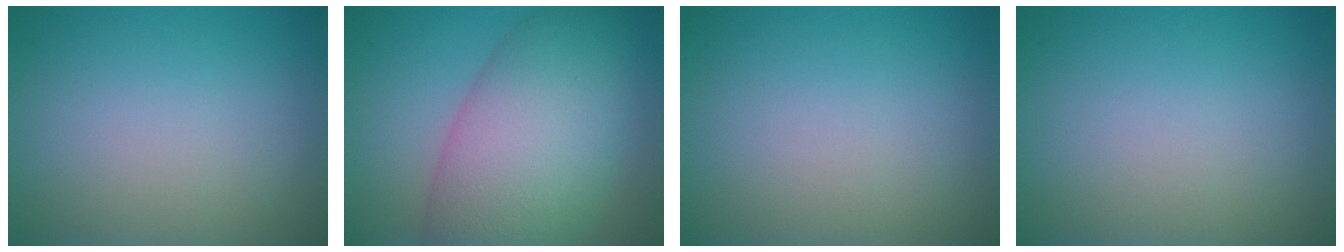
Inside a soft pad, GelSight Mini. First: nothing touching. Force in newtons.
{"total": 10.5, "press": 10.5, "slide": 0.4}
{"total": 0.0}
{"total": 0.0}